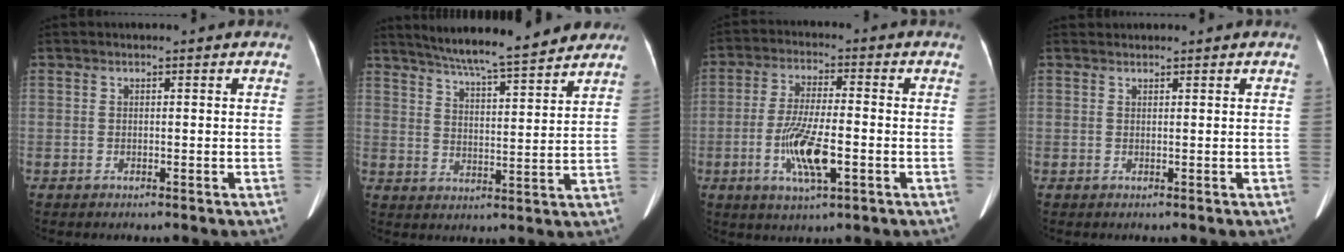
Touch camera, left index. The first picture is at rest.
{"total": 15.6, "force": [13.8, 0.9, 7.4], "torque": [-0.117, 0.012, 0.201]}
{"total": 9.6, "force": [-3.0, 2.0, 8.9], "torque": [-0.178, -0.007, -0.053]}
{"total": 0.6, "force": [0.6, 0.1, -0.1], "torque": [-0.004, 0.017, 0.015]}